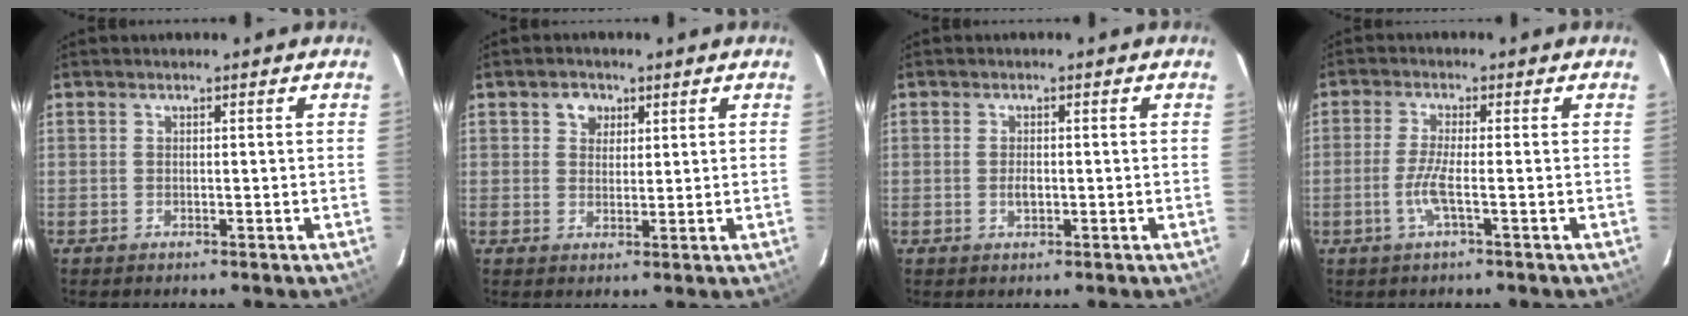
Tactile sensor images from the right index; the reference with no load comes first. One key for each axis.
{"total": 3.0, "fx": 1.5, "fy": 2.4, "fz": 0.9, "tx": -0.006, "ty": 0.008, "tz": 0.027}
{"total": 1.8, "fx": -0.3, "fy": 1.0, "fz": 1.4, "tx": -0.026, "ty": 0.001, "tz": -0.006}
{"total": 4.2, "fx": -1.5, "fy": -0.2, "fz": 3.9, "tx": -0.086, "ty": -0.004, "tz": -0.033}